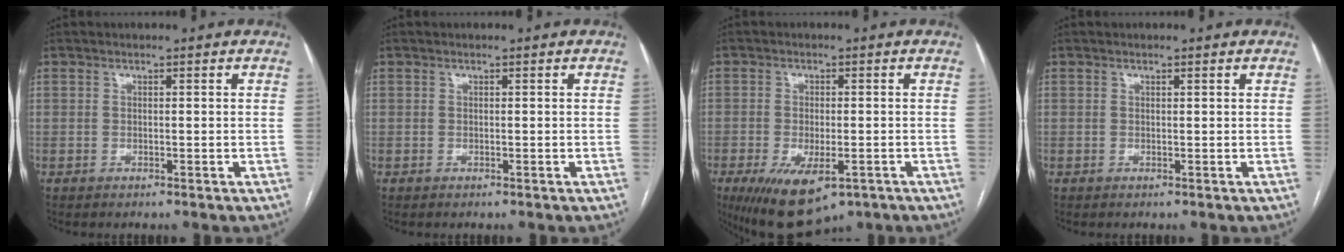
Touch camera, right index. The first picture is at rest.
{"total": 0.0}
{"total": 10.7, "force": [-5.8, 4.4, 7.9], "torque": [-0.141, -0.020, -0.083]}
{"total": 0.0}